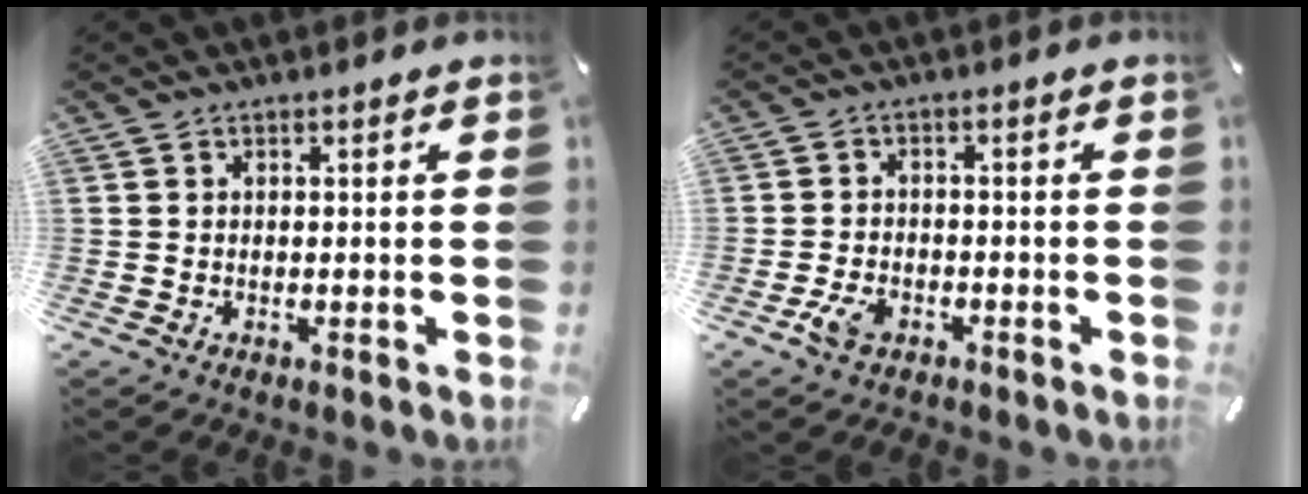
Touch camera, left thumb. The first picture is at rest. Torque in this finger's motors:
{"motor_torque": [-0.25, 0.31, 0.00, 0.09, 0.05]}